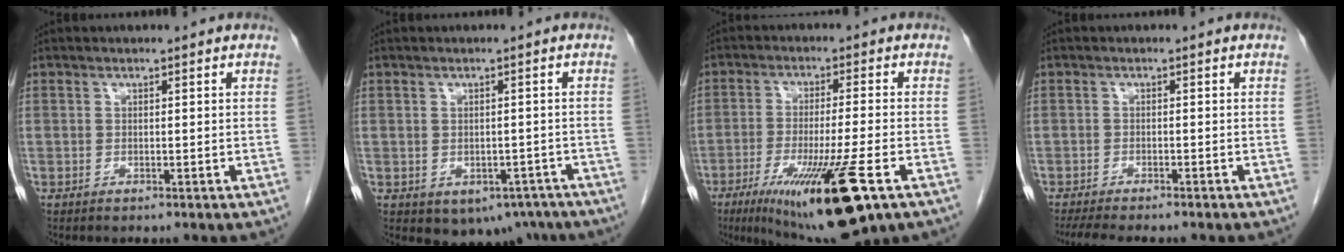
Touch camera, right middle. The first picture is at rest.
{"total": 6.4, "force": [-3.8, 4.4, 2.7], "torque": [-0.022, 0.006, -0.043]}
{"total": 15.8, "force": [-7.7, 1.0, 13.7], "torque": [-0.216, -0.045, -0.119]}
{"total": 7.5, "force": [-6.3, 0.6, 4.0], "torque": [-0.056, -0.014, -0.093]}